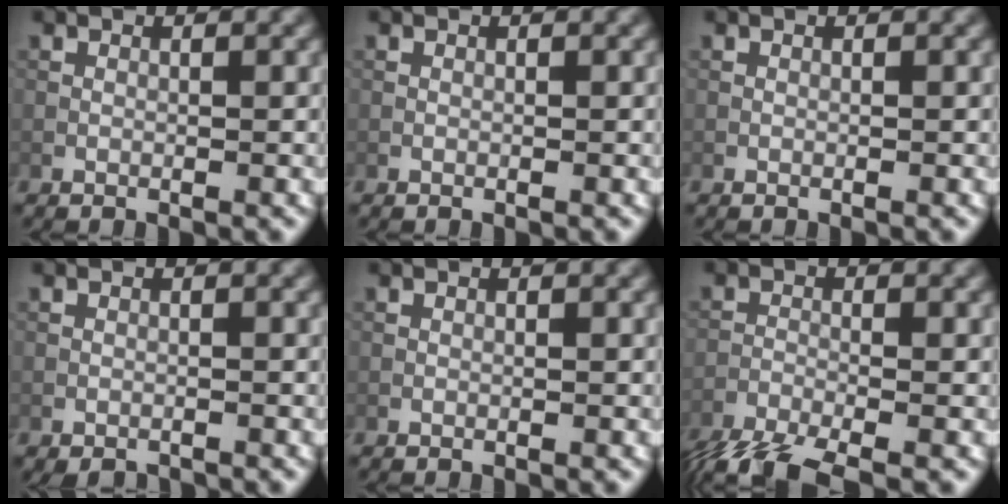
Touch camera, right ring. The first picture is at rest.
{"total": 0.0}
{"total": 0.0}
{"total": 1.7, "force": [-1.5, 0.5, 0.6], "torque": [-0.009, -0.003, -0.022]}
{"total": 0.0}
{"total": 6.2, "force": [-5.1, 1.2, 3.4], "torque": [-0.068, -0.026, -0.102]}